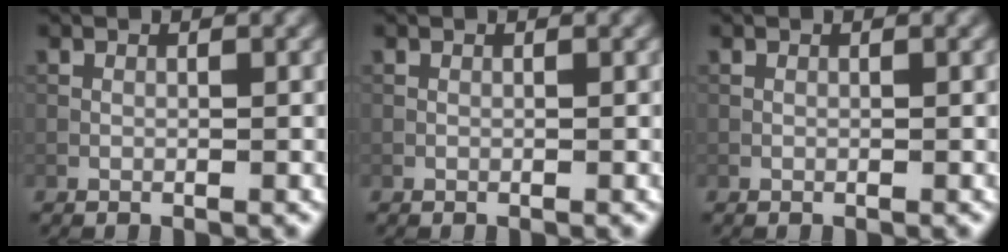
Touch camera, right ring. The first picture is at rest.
{"total": 0.0}
{"total": 0.0}